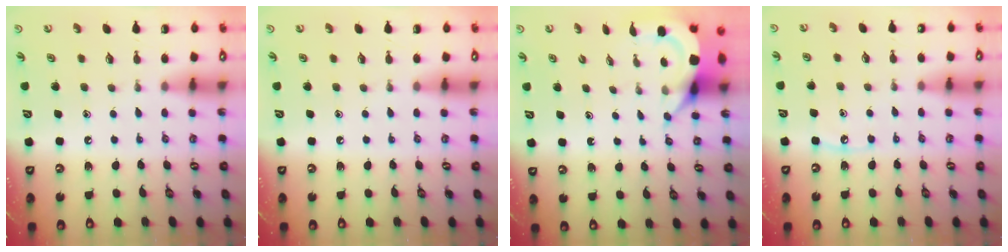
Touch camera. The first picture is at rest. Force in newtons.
{"total": 0.0}
{"total": 4.9, "press": 4.8, "slide": 0.4}
{"total": 3.6, "press": 3.6, "slide": 0.5}